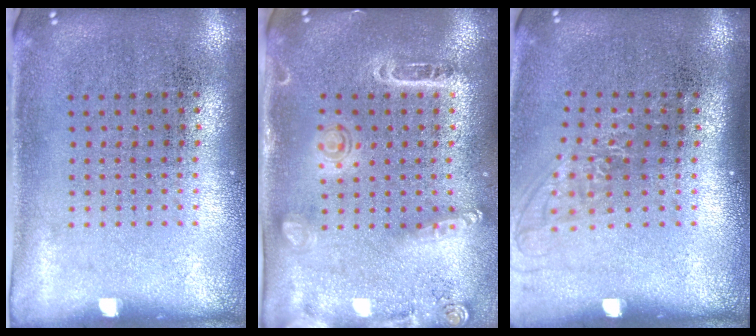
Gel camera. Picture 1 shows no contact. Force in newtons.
{"total": 1.6, "press": 1.5, "slide": 0.5}
{"total": 1.2, "press": 1.0, "slide": 0.7}